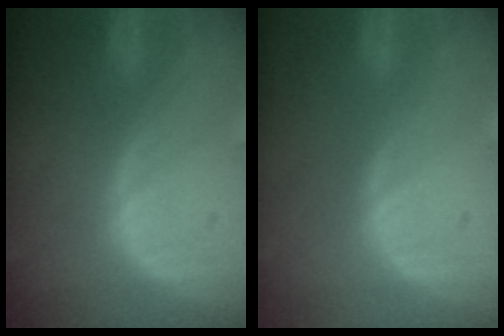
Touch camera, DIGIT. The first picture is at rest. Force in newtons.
{"total": 0.0}